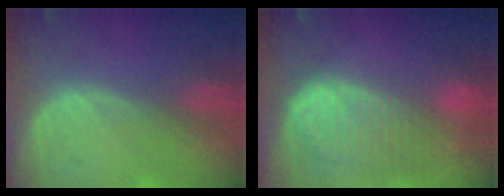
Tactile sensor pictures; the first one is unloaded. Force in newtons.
{"total": 10.5, "press": 9.0, "slide": 5.3}